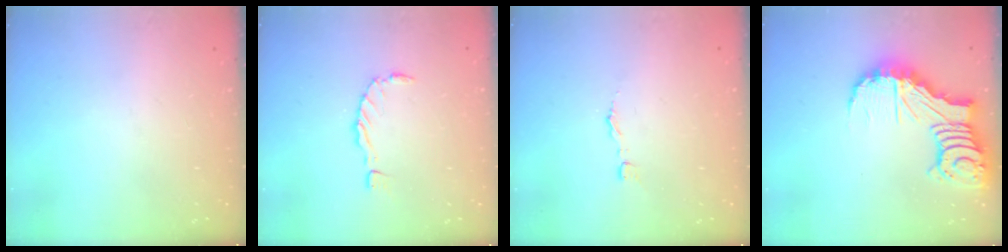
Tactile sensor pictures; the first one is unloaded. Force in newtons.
{"total": 0.0}
{"total": 2.7, "press": 2.7, "slide": 0.3}
{"total": 15.2, "press": 15.1, "slide": 1.7}